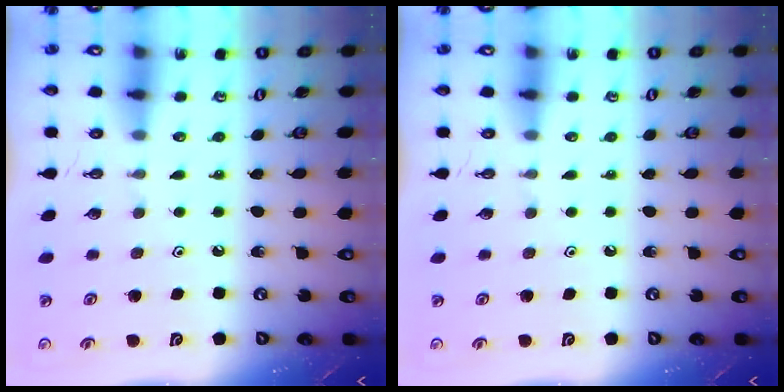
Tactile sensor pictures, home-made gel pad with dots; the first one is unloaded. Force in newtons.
{"total": 0.0}